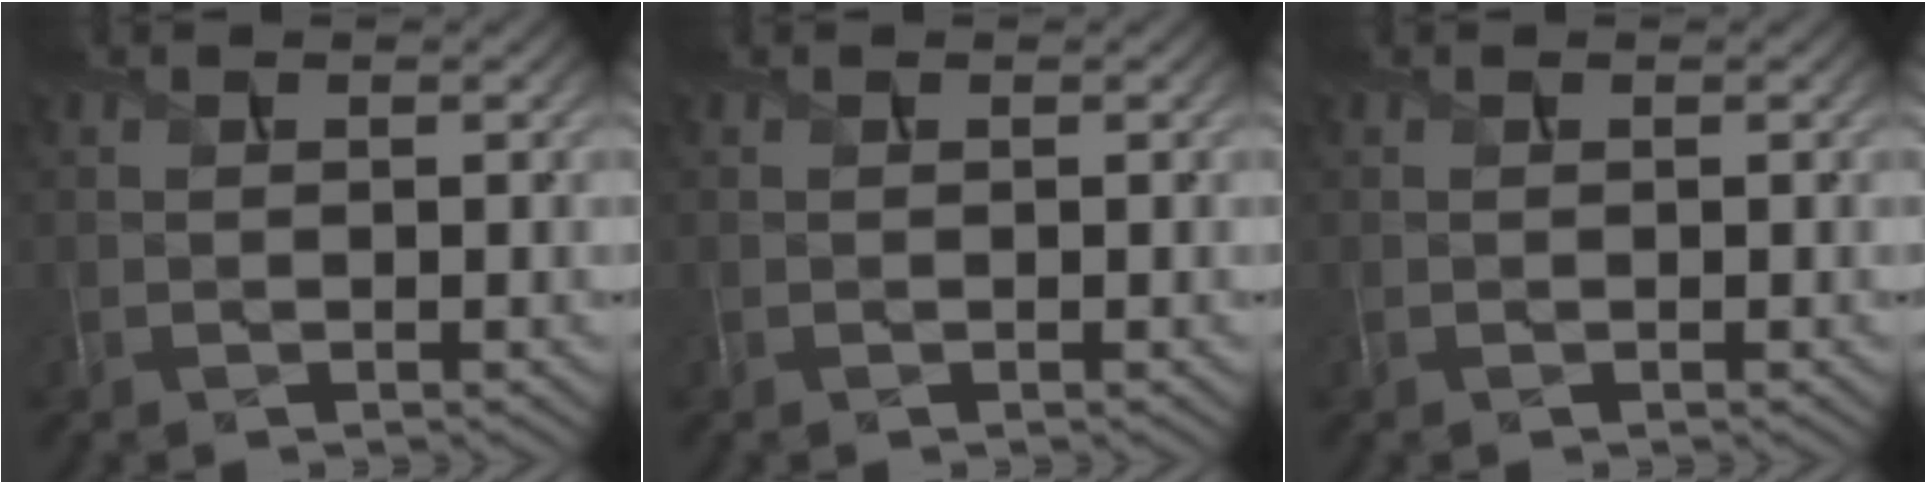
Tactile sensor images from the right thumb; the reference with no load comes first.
{"total": 0.0}
{"total": 0.0}